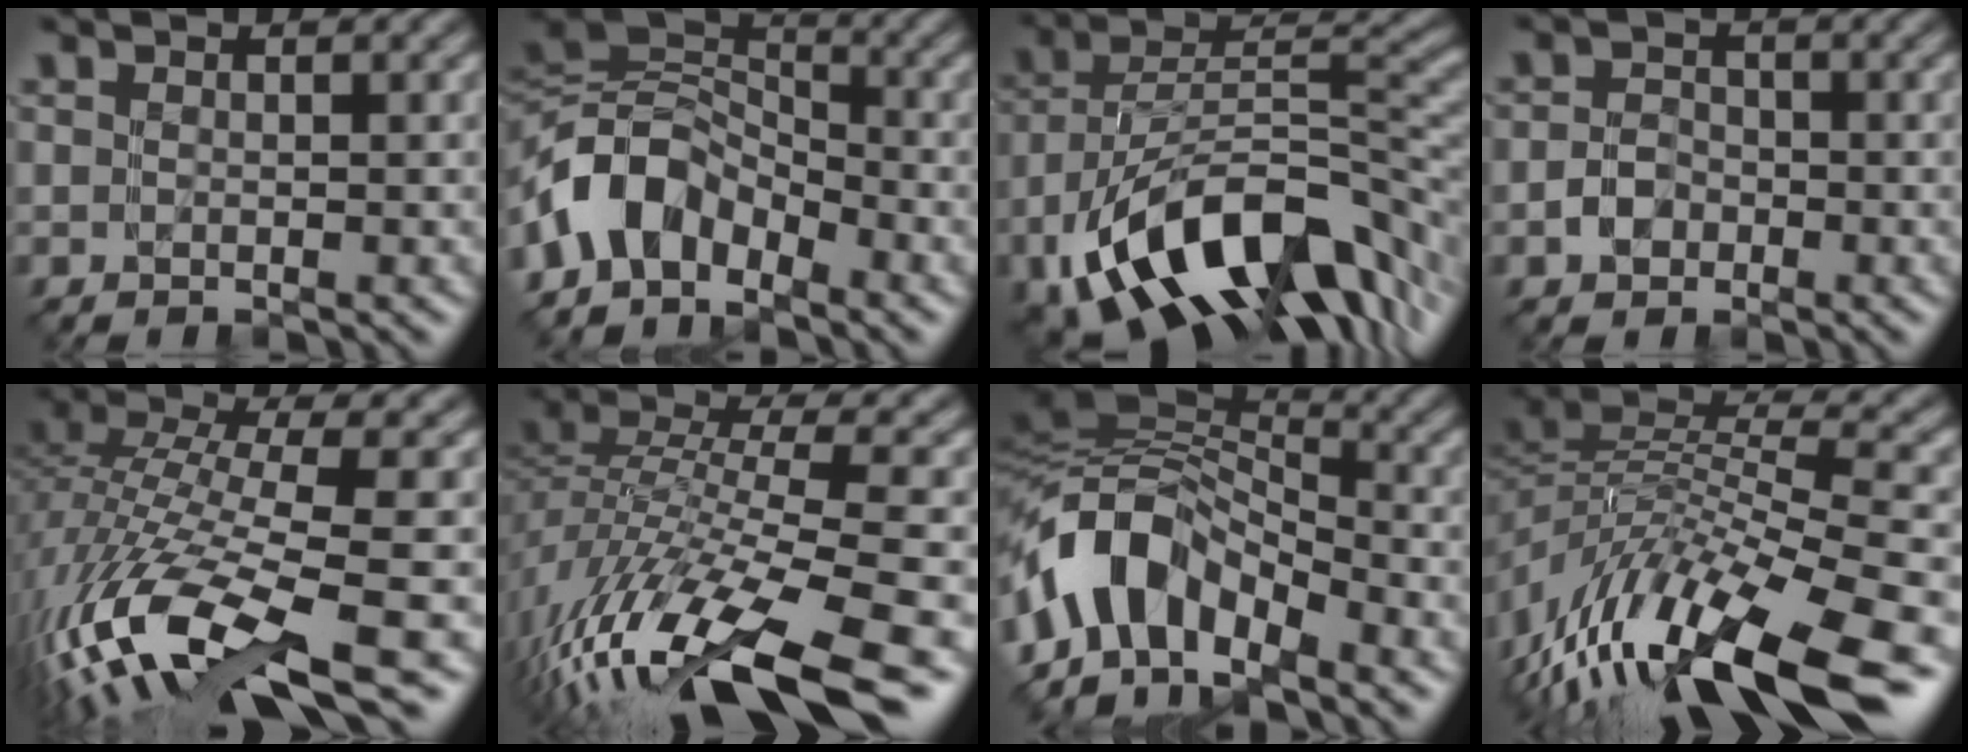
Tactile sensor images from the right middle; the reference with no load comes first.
{"total": 6.6, "force": [-3.9, 4.0, 3.5], "torque": [-0.067, 0.012, -0.079]}
{"total": 14.2, "force": [-7.4, 7.2, 9.8], "torque": [-0.179, 0.006, -0.121]}
{"total": 1.4, "force": [-0.9, 1.0, 0.2], "torque": [-0.010, 0.004, -0.014]}
{"total": 13.5, "force": [-6.0, 4.6, 11.2], "torque": [-0.261, -0.005, -0.088]}
{"total": 14.6, "force": [-8.9, 4.3, 10.8], "torque": [-0.235, 0.005, -0.145]}
{"total": 8.5, "force": [-4.4, 4.6, 5.6], "torque": [-0.100, 0.015, -0.087]}
{"total": 13.4, "force": [-7.8, 4.6, 9.8], "torque": [-0.195, 0.014, -0.131]}